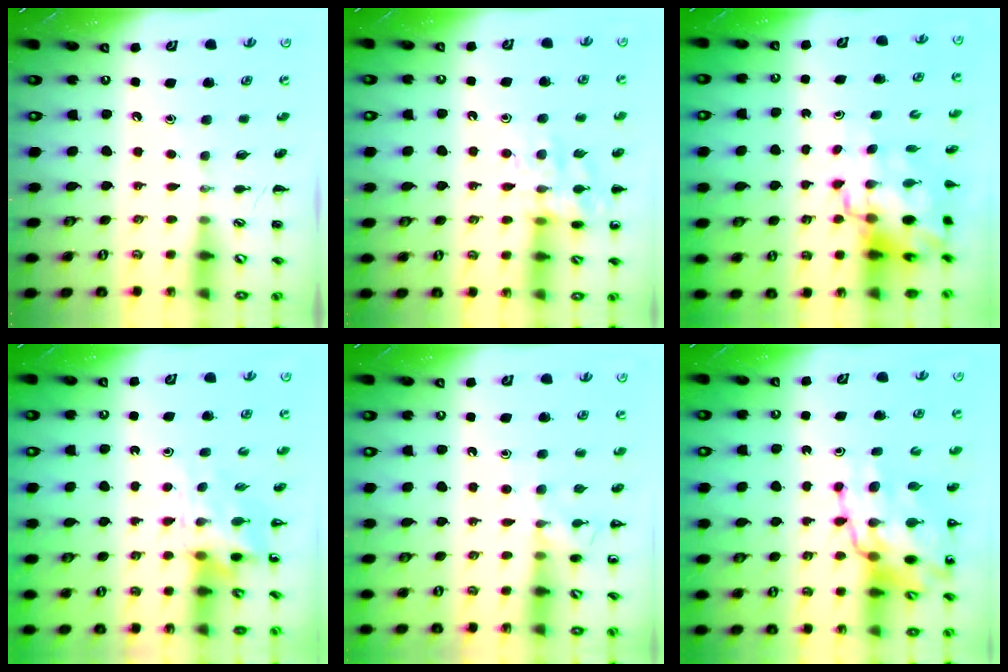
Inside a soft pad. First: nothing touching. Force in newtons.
{"total": 13.3, "press": 13.2, "slide": 0.8}
{"total": 11.0, "press": 10.6, "slide": 3.0}
{"total": 4.6, "press": 4.6, "slide": 0.5}
{"total": 7.4, "press": 7.0, "slide": 2.3}
{"total": 18.2, "press": 17.5, "slide": 5.0}